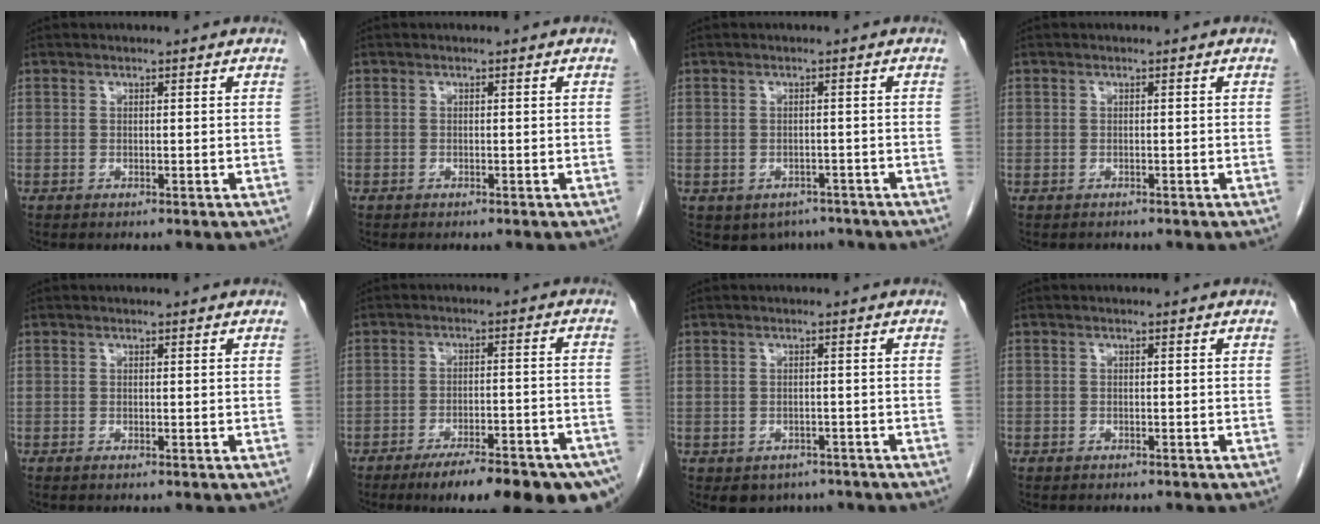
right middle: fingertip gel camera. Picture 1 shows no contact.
{"total": 0.0}
{"total": 4.4, "force": [-3.1, 3.0, 0.8], "torque": [-0.004, 0.004, -0.037]}
{"total": 1.0, "force": [-0.7, 0.7, -0.2], "torque": [-0.014, -0.001, -0.013]}
{"total": 0.5, "force": [-0.4, 0.0, 0.3], "torque": [-0.009, -0.001, -0.009]}
{"total": 19.5, "force": [-14.4, 3.3, 12.8], "torque": [-0.116, 0.002, -0.196]}
{"total": 4.6, "force": [-3.5, 3.0, 0.8], "torque": [-0.004, 0.007, -0.042]}
{"total": 2.6, "force": [-2.2, 1.3, 0.4], "torque": [-0.006, 0.002, -0.027]}